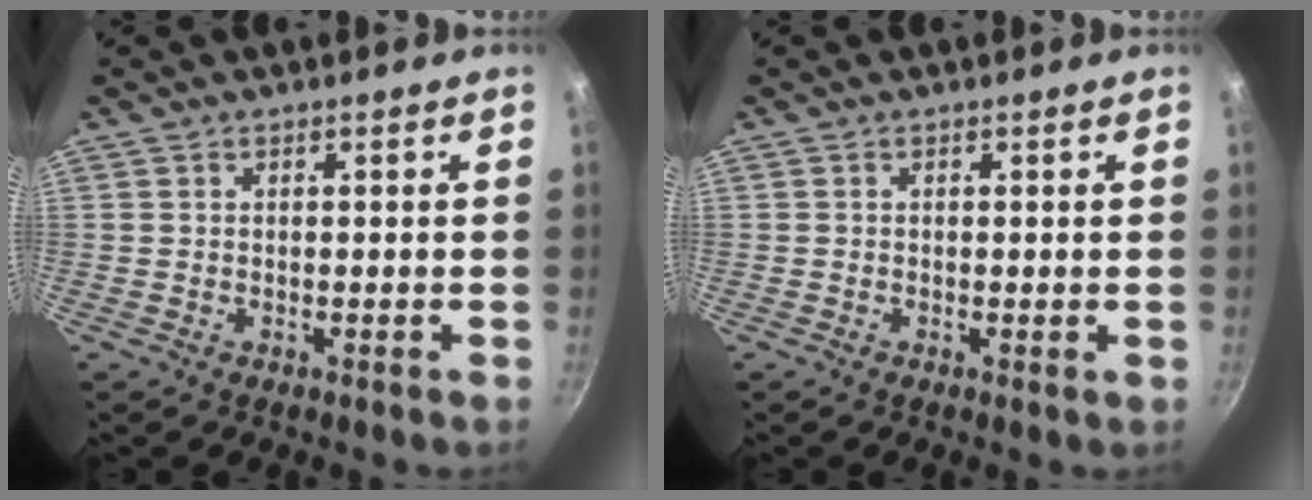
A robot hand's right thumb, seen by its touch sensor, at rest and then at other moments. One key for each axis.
{"total": 0.0}